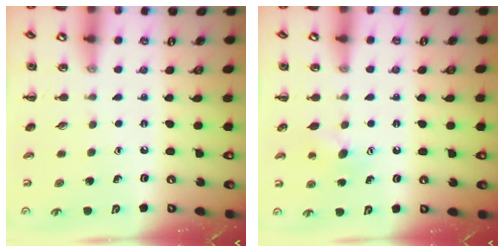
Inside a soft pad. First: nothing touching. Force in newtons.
{"total": 6.8, "press": 6.6, "slide": 1.4}